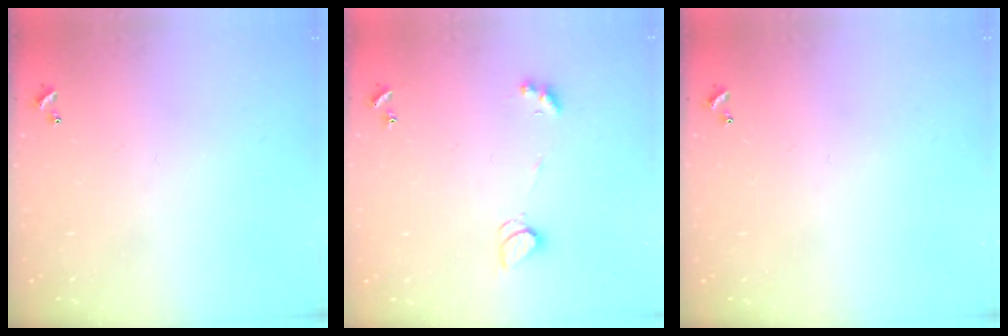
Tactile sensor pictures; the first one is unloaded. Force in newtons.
{"total": 2.2, "press": 2.2, "slide": 0.4}
{"total": 0.0}